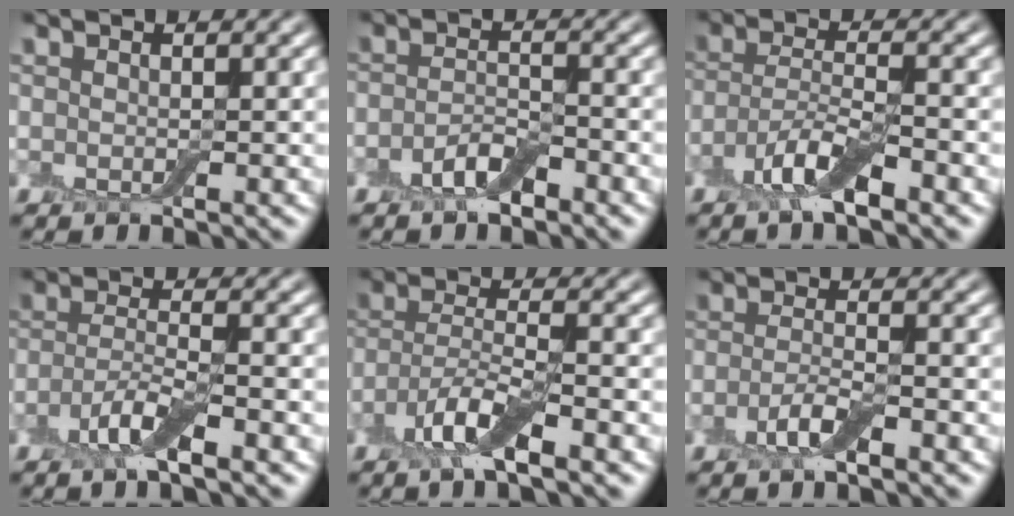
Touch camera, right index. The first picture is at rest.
{"total": 2.6, "force": [-1.7, 1.0, 1.7], "torque": [-0.034, 0.006, -0.035]}
{"total": 4.3, "force": [-2.7, 1.1, 3.2], "torque": [-0.064, 0.001, -0.061]}
{"total": 3.4, "force": [-1.9, 0.7, 2.8], "torque": [-0.059, -0.002, -0.047]}
{"total": 4.5, "force": [-2.7, 1.0, 3.5], "torque": [-0.070, -0.001, -0.061]}
{"total": 2.7, "force": [-1.5, 0.7, 2.2], "torque": [-0.046, 0.002, -0.037]}